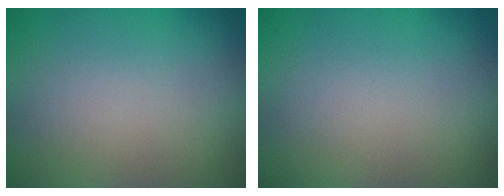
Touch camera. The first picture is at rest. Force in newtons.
{"total": 0.0}